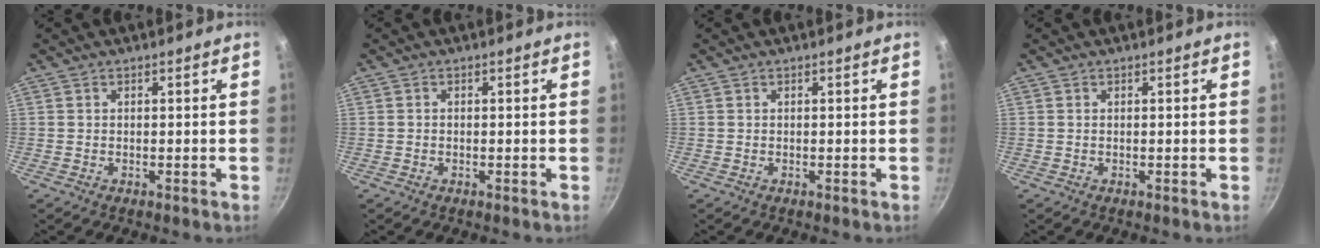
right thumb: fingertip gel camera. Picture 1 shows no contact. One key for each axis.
{"total": 0.0}
{"total": 0.0}
{"total": 0.0}